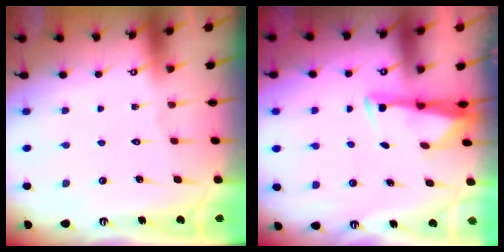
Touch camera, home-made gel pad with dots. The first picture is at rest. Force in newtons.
{"total": 3.4, "press": 3.2, "slide": 1.0}